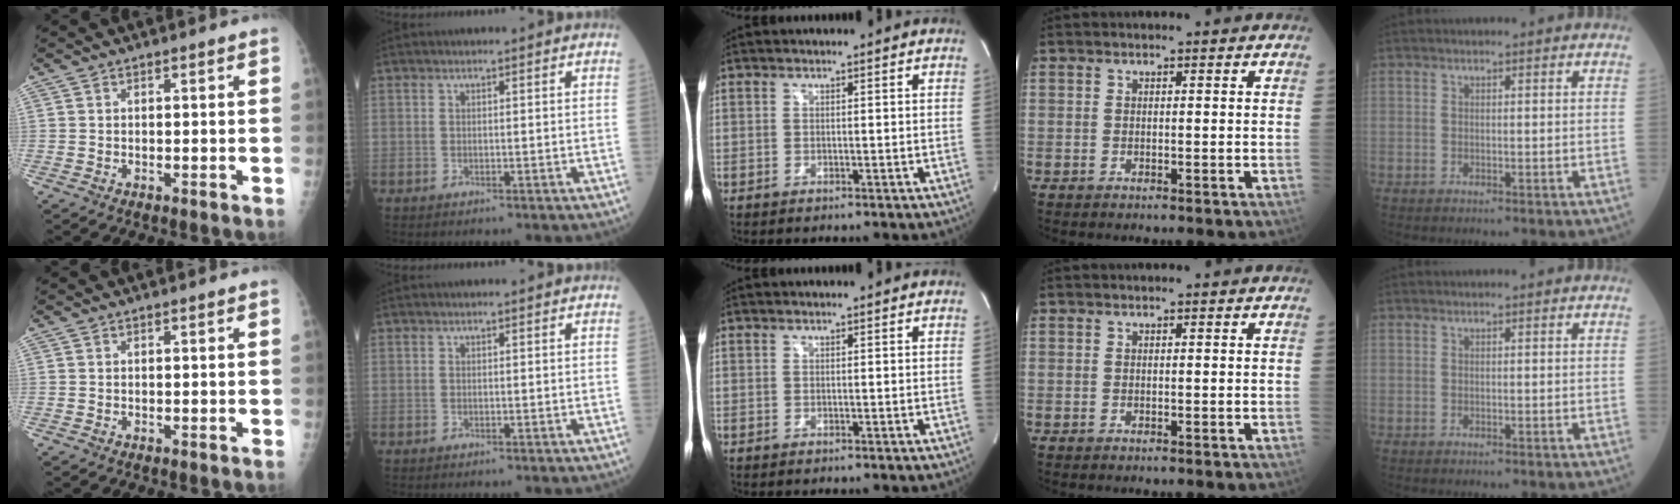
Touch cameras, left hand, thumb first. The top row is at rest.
{}